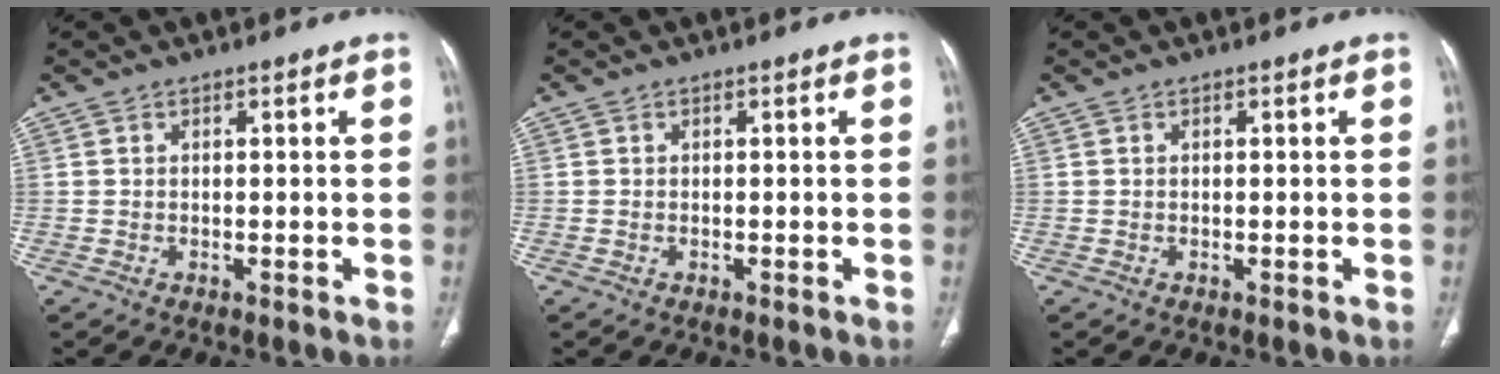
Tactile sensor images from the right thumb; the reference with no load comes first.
{"total": 0.0}
{"total": 0.0}